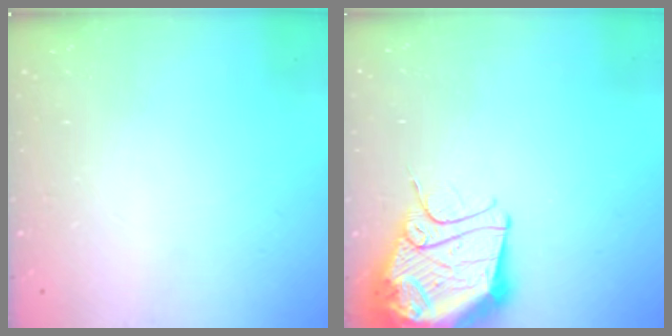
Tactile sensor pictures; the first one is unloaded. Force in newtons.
{"total": 17.5, "press": 17.4, "slide": 1.9}